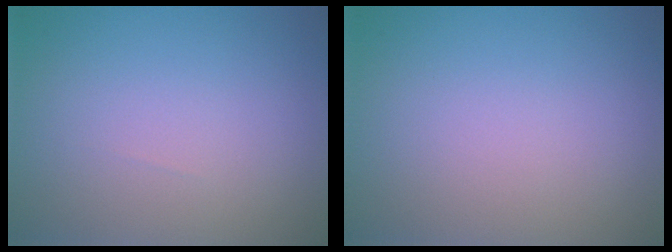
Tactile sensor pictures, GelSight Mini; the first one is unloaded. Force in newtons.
{"total": 0.0}